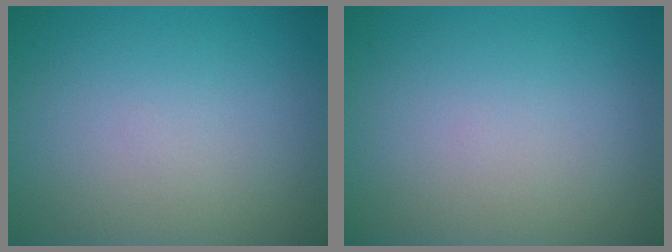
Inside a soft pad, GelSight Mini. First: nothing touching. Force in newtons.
{"total": 0.0}